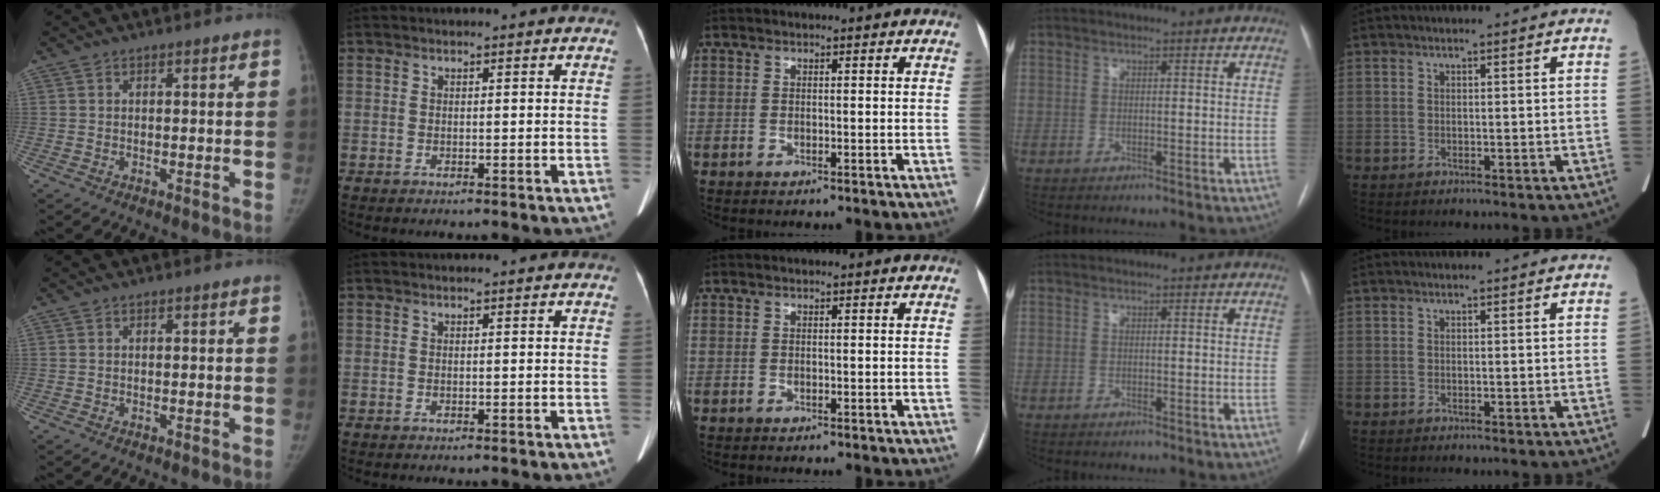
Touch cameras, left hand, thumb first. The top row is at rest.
{}